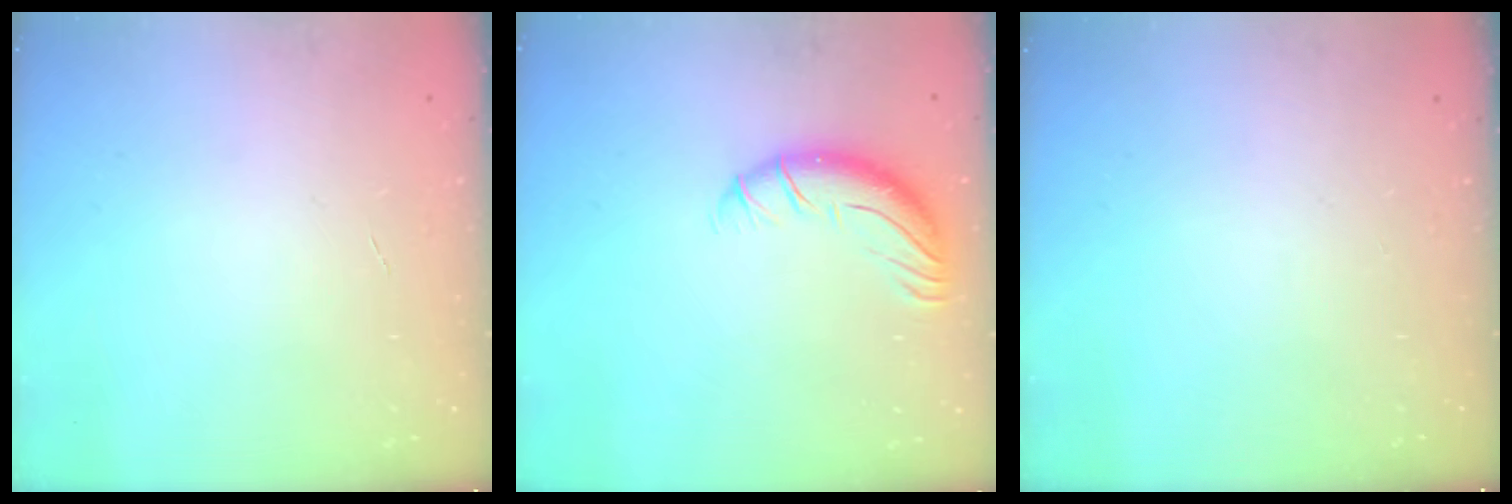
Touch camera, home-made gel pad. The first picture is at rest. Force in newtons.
{"total": 10.2, "press": 10.1, "slide": 1.7}
{"total": 0.0}